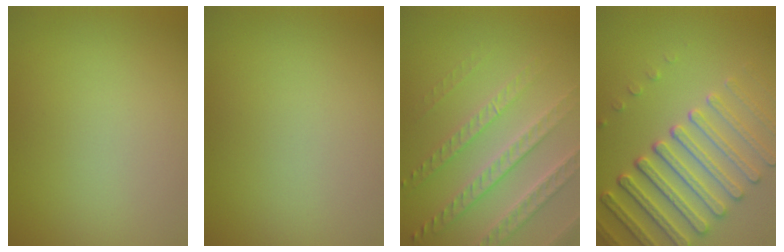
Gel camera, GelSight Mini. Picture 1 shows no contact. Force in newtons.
{"total": 0.0}
{"total": 4.7, "press": 4.0, "slide": 2.5}
{"total": 6.1, "press": 5.4, "slide": 2.8}